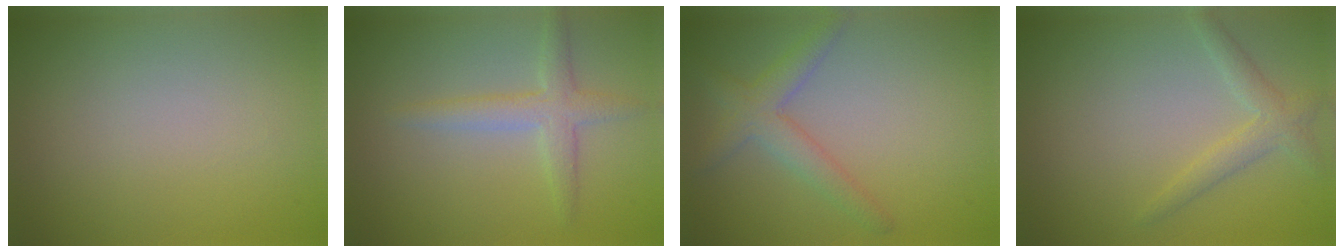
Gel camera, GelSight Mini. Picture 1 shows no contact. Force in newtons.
{"total": 2.7, "press": 2.7, "slide": 0.0}
{"total": 3.1, "press": 3.1, "slide": 0.2}
{"total": 2.0, "press": 2.0, "slide": 0.2}